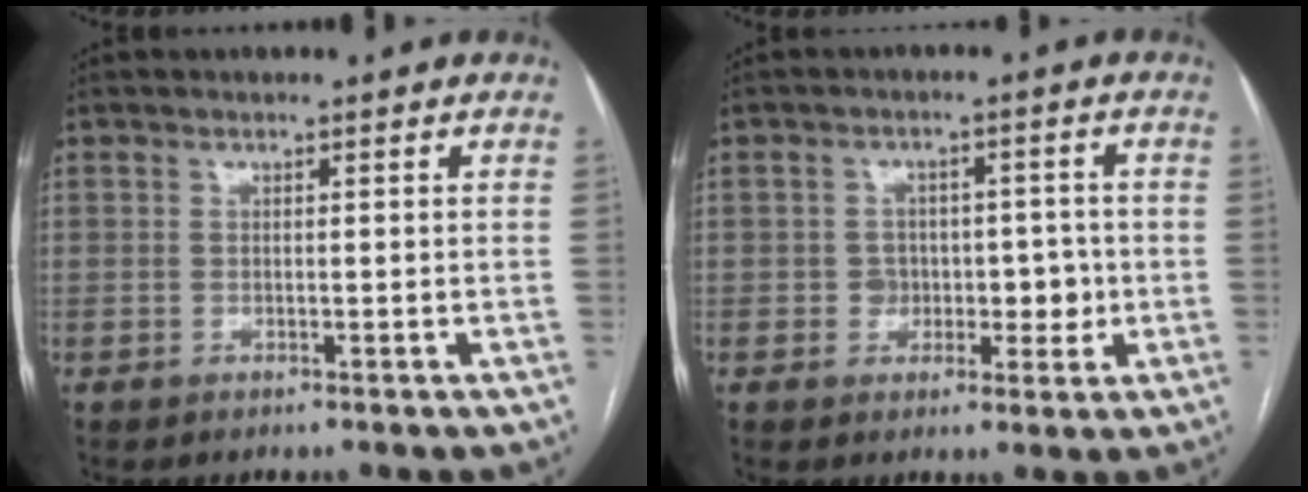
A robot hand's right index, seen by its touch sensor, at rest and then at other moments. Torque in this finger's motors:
{"motor_torque": [0.61, 0.10, 0.06, 0.03]}